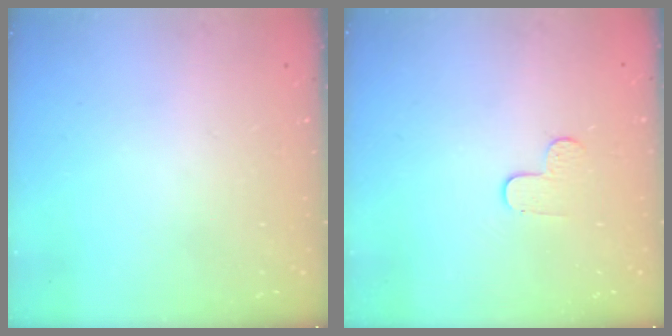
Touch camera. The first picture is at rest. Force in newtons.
{"total": 4.6, "press": 4.6, "slide": 0.5}